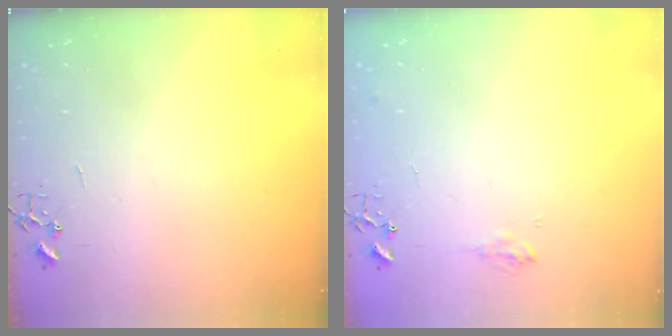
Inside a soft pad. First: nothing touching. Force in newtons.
{"total": 5.8, "press": 5.7, "slide": 0.7}